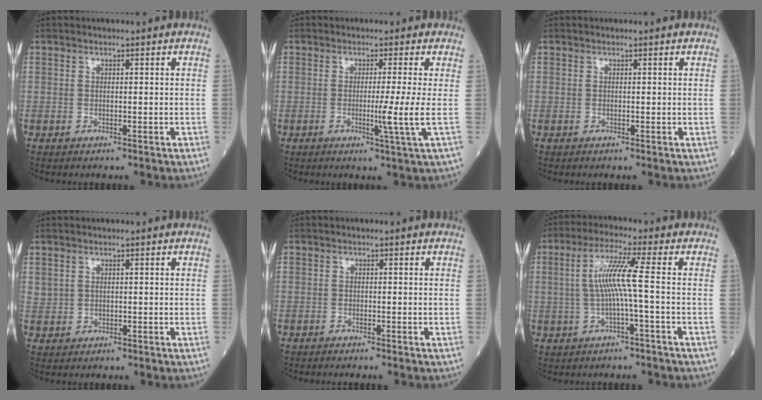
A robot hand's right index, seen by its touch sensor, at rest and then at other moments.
{"total": 4.4, "force": [-0.6, -1.9, 3.9], "torque": [-0.065, -0.013, -0.009]}
{"total": 0.0}
{"total": 1.3, "force": [0.9, 0.9, 0.4], "torque": [-0.007, 0.005, 0.019]}
{"total": 1.2, "force": [-1.1, -0.2, 0.5], "torque": [-0.004, 0.002, -0.016]}
{"total": 6.4, "force": [-0.2, -0.9, 6.3], "torque": [-0.130, 0.015, -0.001]}